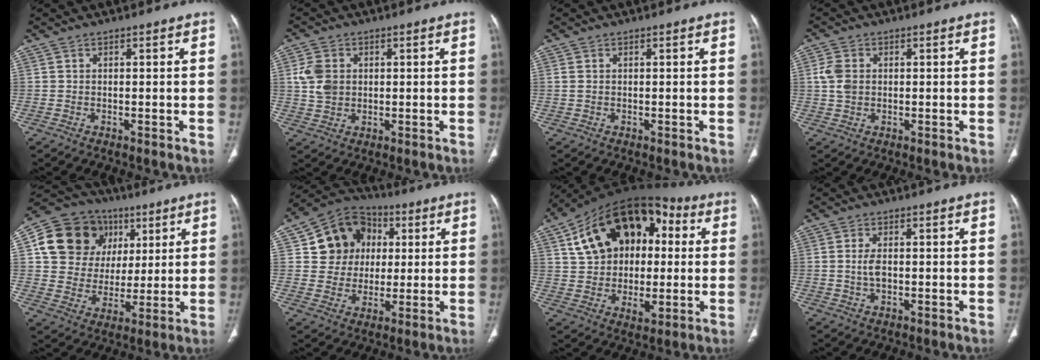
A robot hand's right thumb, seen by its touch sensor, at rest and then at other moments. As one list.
[{"total": 6.0, "force": [1.0, 4.7, 3.6], "torque": [-0.063, -0.002, 0.022]}, {"total": 1.0, "force": [0.2, 0.6, 0.7], "torque": [-0.026, 0.010, 0.010]}, {"total": 4.1, "force": [0.5, 3.0, 2.8], "torque": [-0.061, 0.003, 0.009]}, {"total": 18.2, "force": [6.1, 15.4, 7.4], "torque": [-0.099, 0.022, 0.115]}, {"total": 13.2, "force": [3.0, 11.8, 5.1], "torque": [-0.044, 0.007, 0.049]}, {"total": 23.3, "force": [5.5, 15.1, 16.8], "torque": [-0.245, 0.024, 0.085]}, {"total": 3.0, "force": [0.0, 1.6, 2.5], "torque": [-0.052, 0.000, 0.000]}]